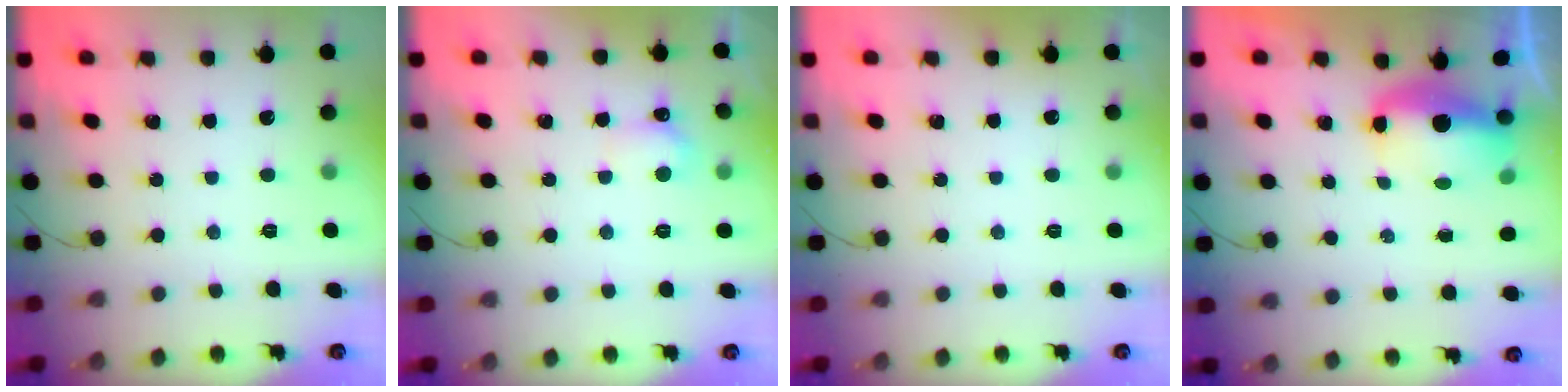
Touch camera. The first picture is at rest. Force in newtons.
{"total": 5.1, "press": 4.9, "slide": 1.3}
{"total": 10.1, "press": 1.0, "slide": 10.0}
{"total": 6.8, "press": 6.8, "slide": 0.8}